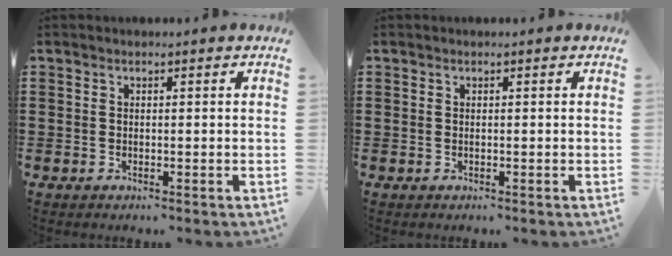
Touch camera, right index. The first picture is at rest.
{"total": 0.0}